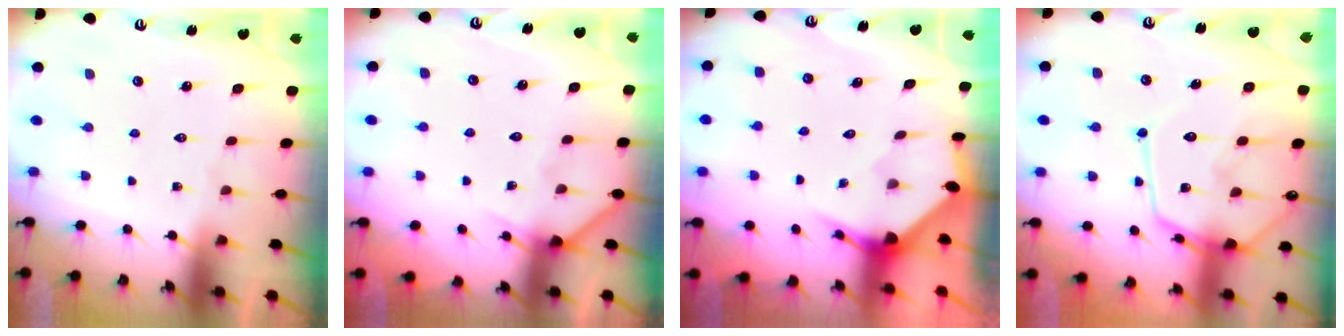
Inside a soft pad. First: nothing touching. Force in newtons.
{"total": 5.7, "press": 5.6, "slide": 0.4}
{"total": 3.1, "press": 3.1, "slide": 0.1}
{"total": 14.0, "press": 14.0, "slide": 1.2}